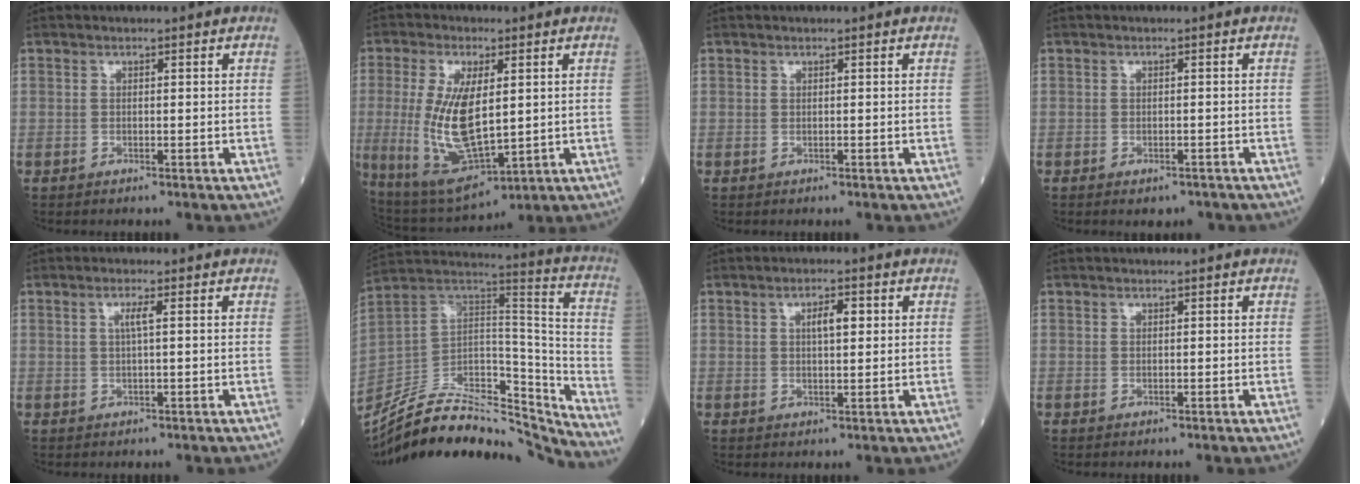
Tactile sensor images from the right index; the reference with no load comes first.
{"total": 13.2, "force": [0.4, 4.8, 12.4], "torque": [-0.257, -0.011, 0.023]}
{"total": 0.0}
{"total": 2.5, "force": [-1.9, 1.2, 1.1], "torque": [-0.007, 0.000, -0.020]}
{"total": 1.9, "force": [0.5, -0.1, 1.9], "torque": [-0.035, 0.001, 0.008]}
{"total": 28.1, "force": [-25.3, 5.5, 10.9], "torque": [-0.174, 0.013, -0.399]}
{"total": 3.5, "force": [1.1, 1.0, 3.1], "torque": [-0.050, 0.005, 0.018]}
{"total": 0.0}